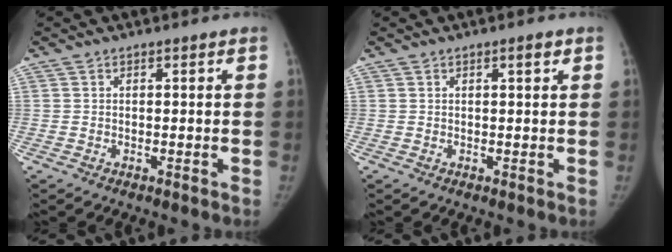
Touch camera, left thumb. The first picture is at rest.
{"total": 1.4, "force": [0.7, 0.3, 1.1], "torque": [-0.014, -0.001, 0.009]}